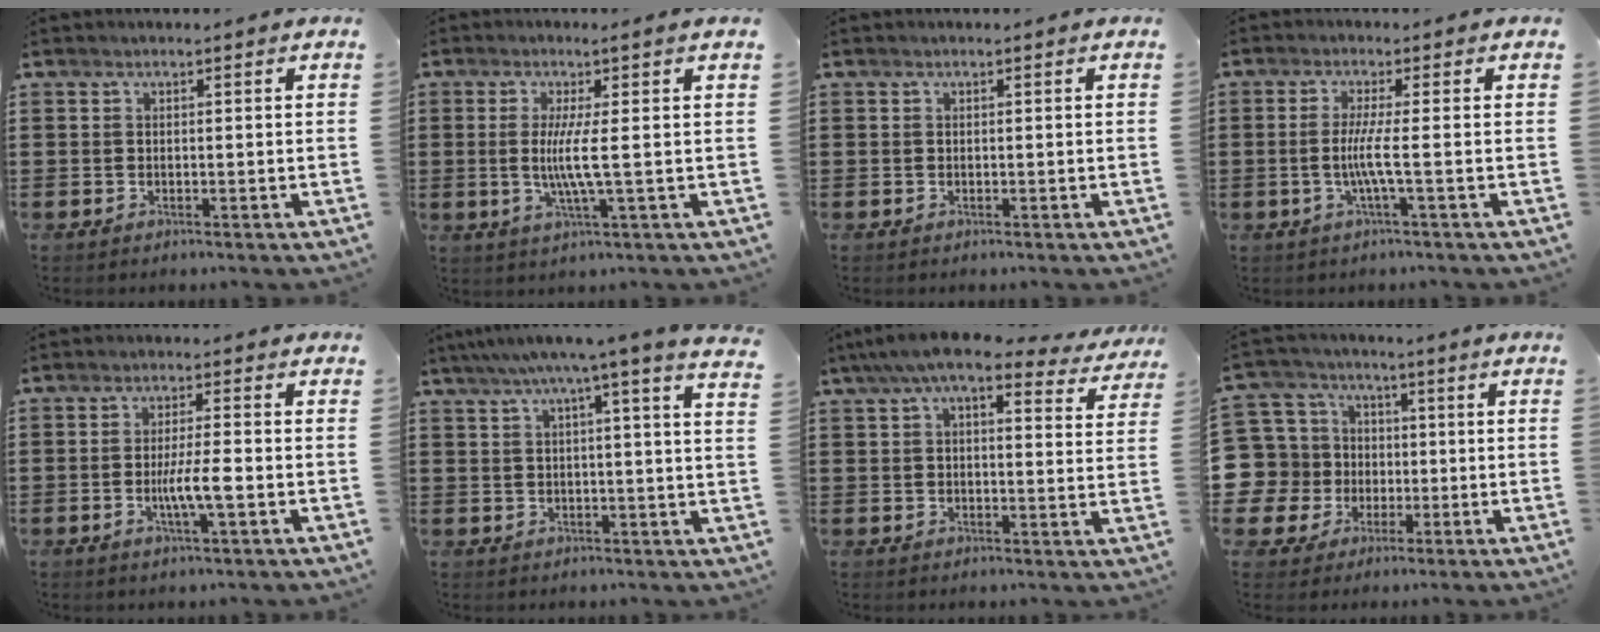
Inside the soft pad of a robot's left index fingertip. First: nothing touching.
{"total": 6.6, "force": [0.2, -0.8, 6.5], "torque": [-0.127, -0.012, -0.005]}
{"total": 0.0}
{"total": 5.7, "force": [-0.3, -0.7, 5.7], "torque": [-0.110, -0.014, -0.012]}
{"total": 5.3, "force": [-1.2, 0.6, 5.1], "torque": [-0.094, -0.003, -0.025]}
{"total": 6.0, "force": [4.1, -0.2, 4.3], "torque": [-0.089, -0.015, 0.067]}
{"total": 8.2, "force": [6.3, 1.8, 5.0], "torque": [-0.107, -0.013, 0.112]}
{"total": 10.0, "force": [-1.0, 9.7, 2.3], "torque": [-0.115, 0.003, -0.020]}